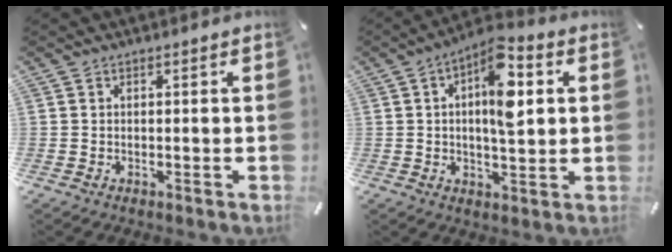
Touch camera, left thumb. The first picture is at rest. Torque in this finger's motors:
{"motor_torque": [0.36, 0.58, 0.71, 0.49, 0.15]}